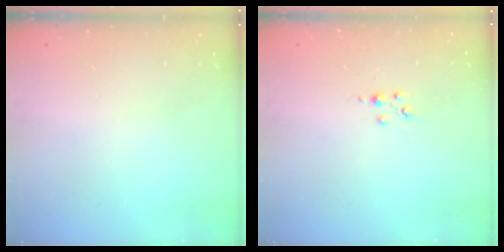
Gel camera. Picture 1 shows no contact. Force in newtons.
{"total": 2.9, "press": 2.9, "slide": 0.4}